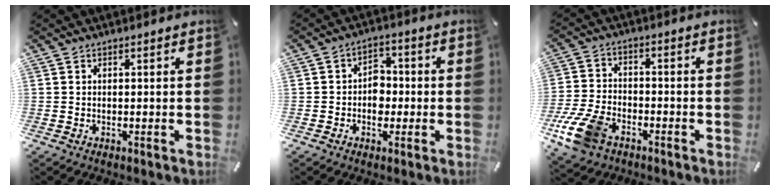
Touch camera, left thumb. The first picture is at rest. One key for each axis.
{"total": 5.5, "fx": -1.3, "fy": 4.5, "fz": 2.9, "tx": -0.037, "ty": 0.007, "tz": -0.026}
{"total": 11.5, "fx": -6.3, "fy": 7.1, "fz": 6.6, "tx": -0.146, "ty": 0.025, "tz": -0.115}